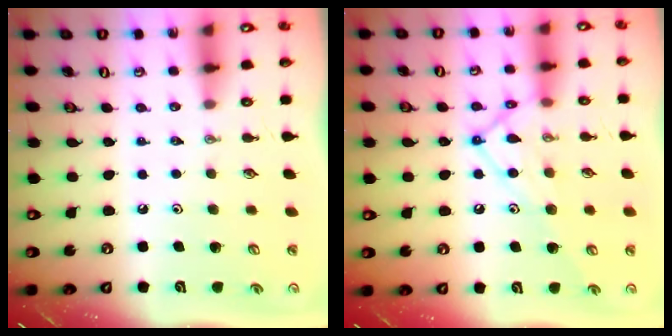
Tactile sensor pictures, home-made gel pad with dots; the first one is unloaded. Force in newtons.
{"total": 14.0, "press": 14.0, "slide": 1.3}